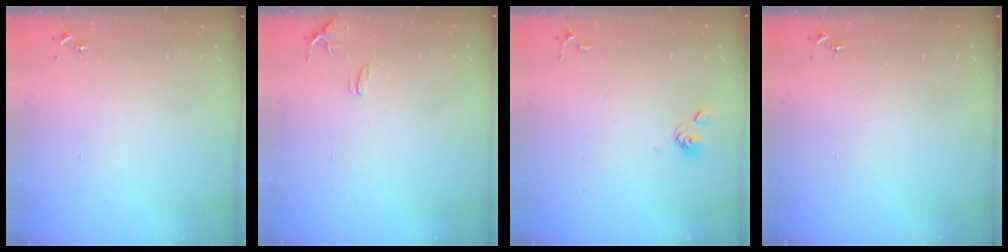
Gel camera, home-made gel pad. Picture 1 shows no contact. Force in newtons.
{"total": 7.7, "press": 7.7, "slide": 0.7}
{"total": 6.3, "press": 6.0, "slide": 2.1}
{"total": 0.0}